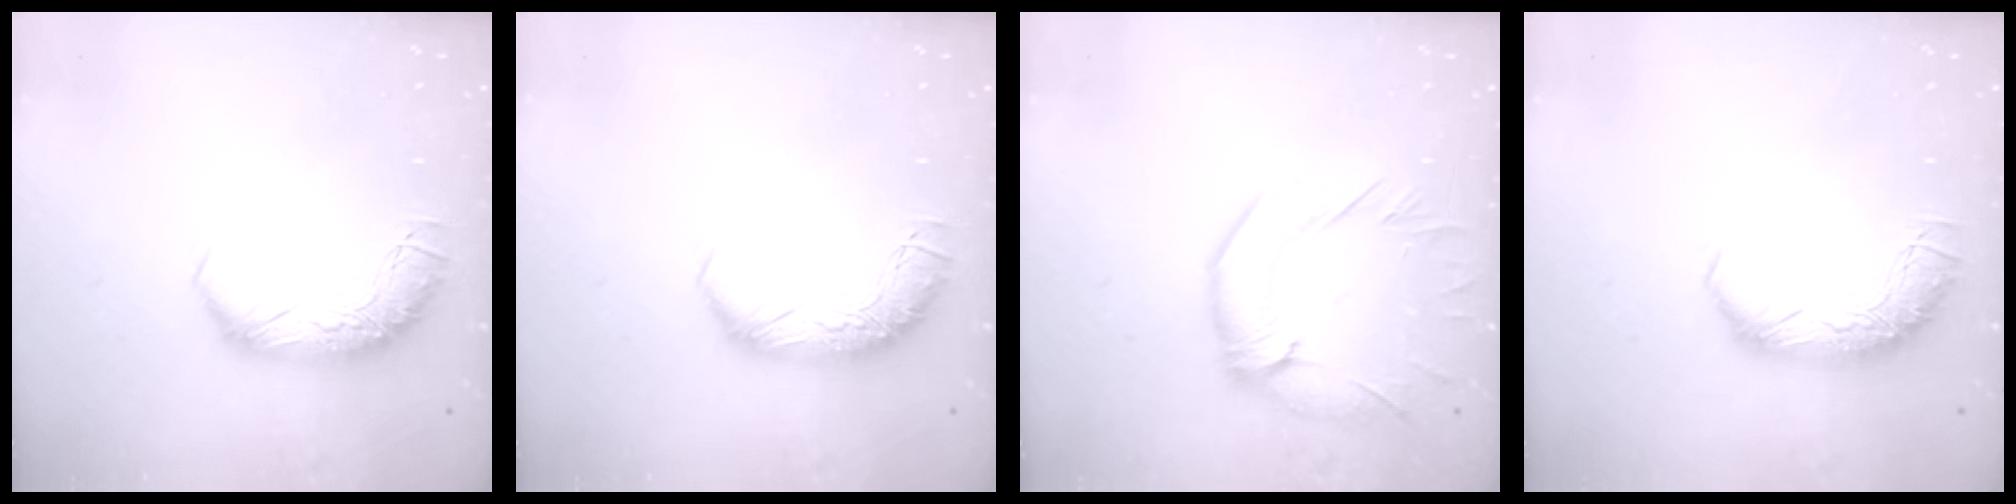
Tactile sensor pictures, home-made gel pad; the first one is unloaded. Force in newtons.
{"total": 0.0}
{"total": 3.7, "press": 3.3, "slide": 1.6}
{"total": 0.0}